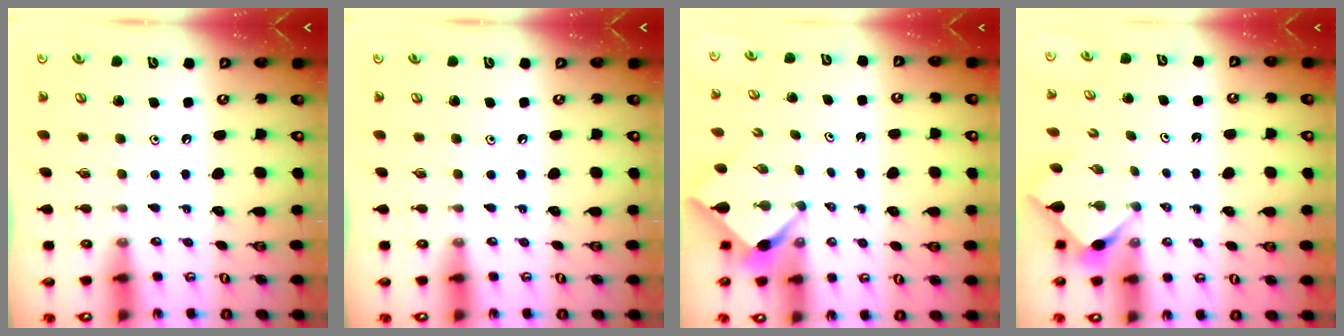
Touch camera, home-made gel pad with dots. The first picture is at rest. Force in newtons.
{"total": 0.0}
{"total": 2.4, "press": 2.4, "slide": 0.2}
{"total": 2.8, "press": 2.8, "slide": 0.3}